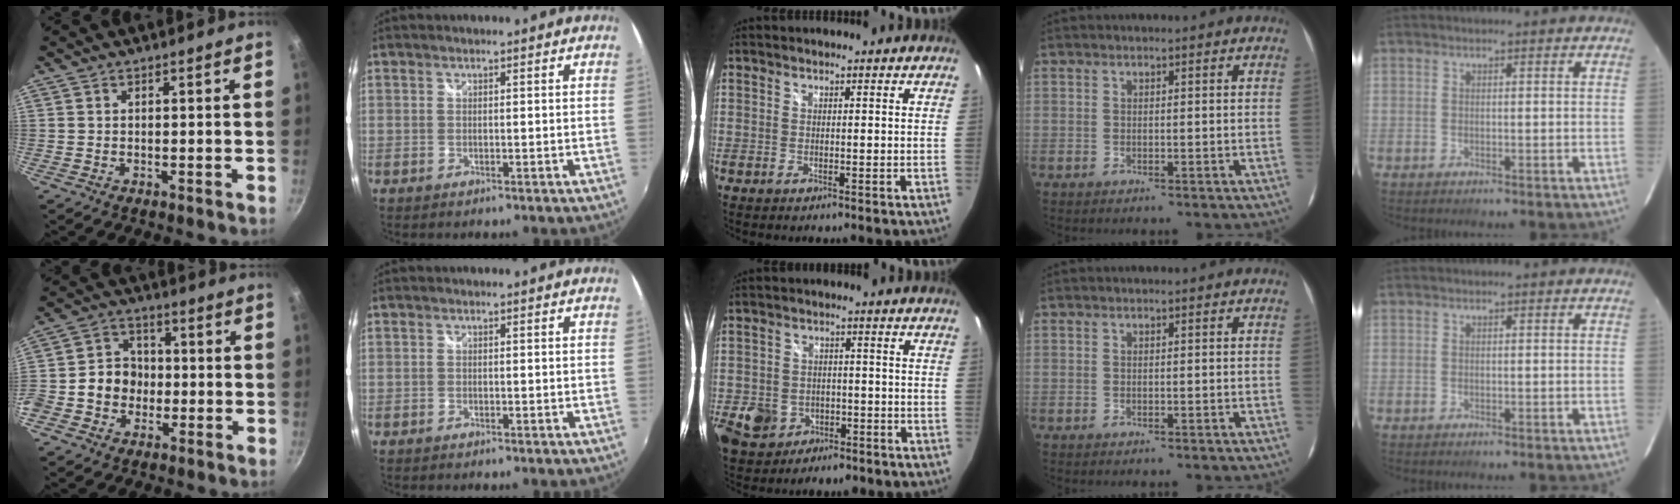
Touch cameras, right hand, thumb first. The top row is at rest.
{"thumb": {"total": 9.4, "force": [-1.7, 8.0, 4.5], "torque": [-0.038, 0.025, -0.042]}, "middle": {"total": 9.7, "force": [-4.0, 7.9, 3.9], "torque": [-0.125, 0.004, -0.054]}}